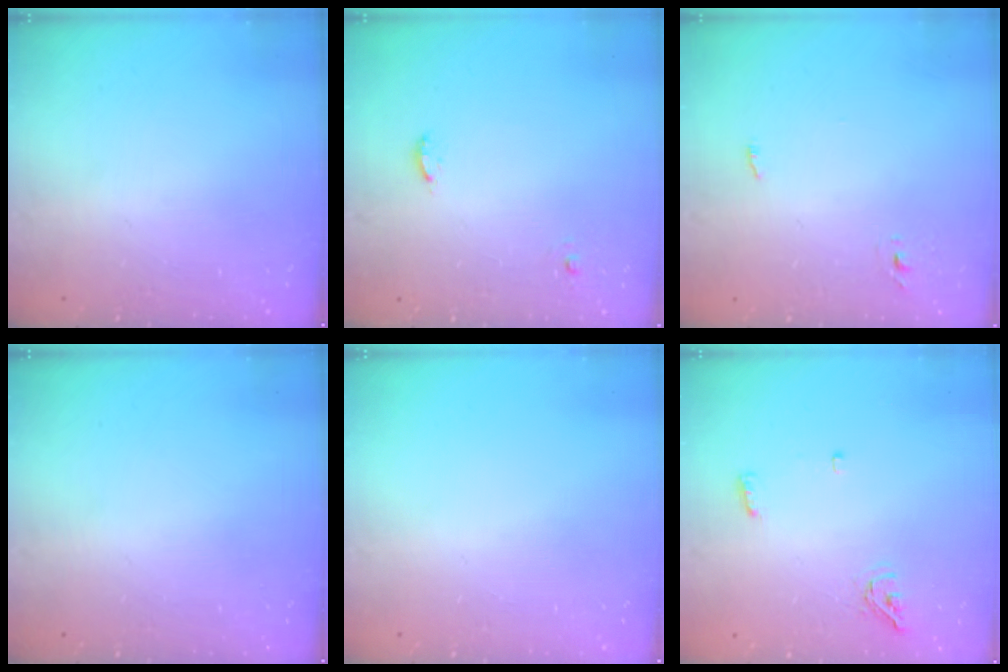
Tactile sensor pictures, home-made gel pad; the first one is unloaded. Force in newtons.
{"total": 5.9, "press": 4.3, "slide": 4.1}
{"total": 2.7, "press": 2.6, "slide": 0.8}
{"total": 0.0}
{"total": 0.0}
{"total": 4.9, "press": 4.8, "slide": 1.0}